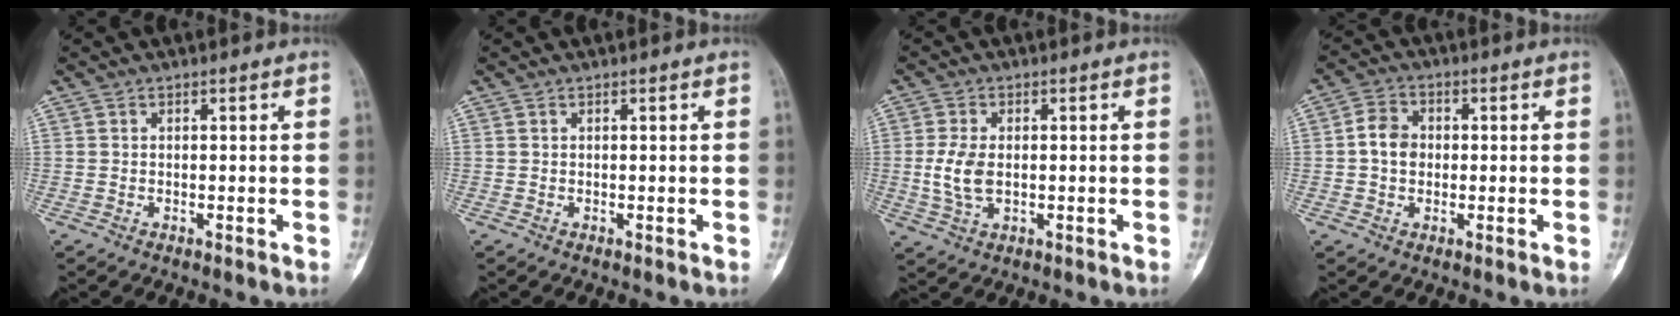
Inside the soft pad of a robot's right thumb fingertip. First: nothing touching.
{"total": 0.0}
{"total": 5.9, "force": [-0.1, 3.5, 4.8], "torque": [-0.106, -0.002, 0.000]}
{"total": 5.2, "force": [0.0, 4.1, 3.1], "torque": [-0.043, 0.013, -0.006]}